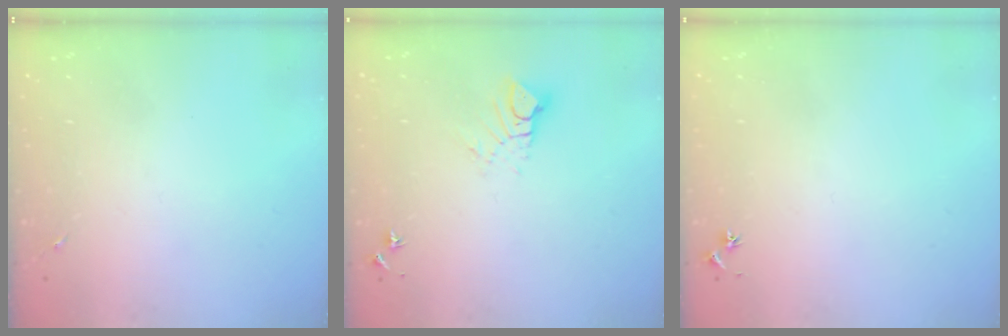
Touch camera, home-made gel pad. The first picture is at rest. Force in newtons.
{"total": 6.6, "press": 6.6, "slide": 0.4}
{"total": 2.5, "press": 2.5, "slide": 0.3}